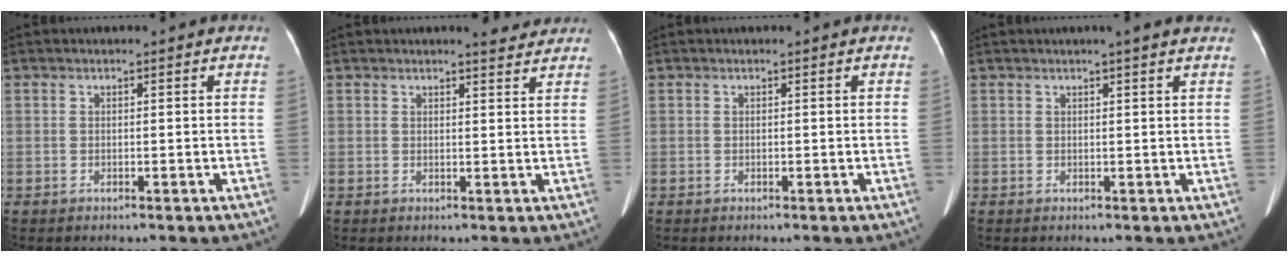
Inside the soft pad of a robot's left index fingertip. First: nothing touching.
{"total": 3.2, "force": [3.1, 0.6, 0.8], "torque": [-0.013, -0.003, 0.030]}
{"total": 0.0}
{"total": 3.6, "force": [3.1, -0.2, 1.9], "torque": [-0.024, 0.010, 0.031]}